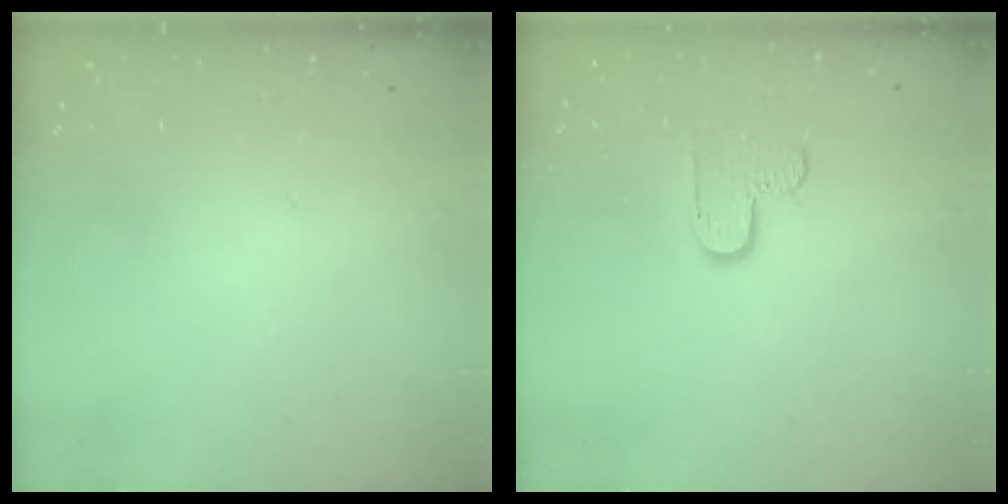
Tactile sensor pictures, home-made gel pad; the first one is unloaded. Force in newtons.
{"total": 5.9, "press": 5.9, "slide": 0.2}